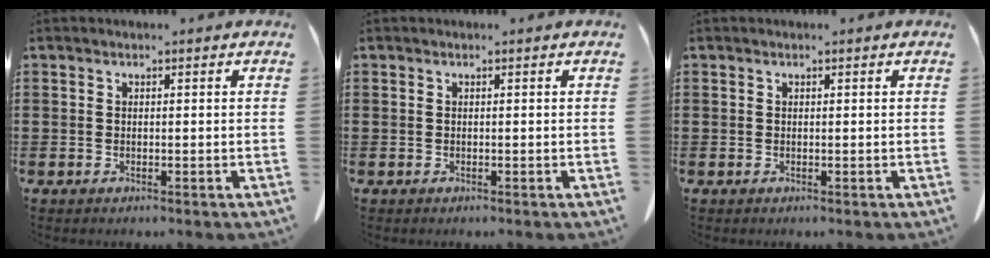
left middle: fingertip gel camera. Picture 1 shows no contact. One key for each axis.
{"total": 0.0}
{"total": 0.0}